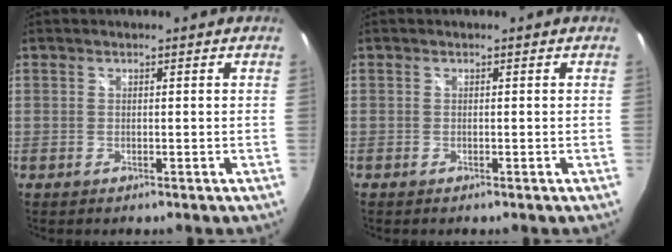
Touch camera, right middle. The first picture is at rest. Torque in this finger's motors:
{"motor_torque": [-0.48, -0.07, 0.03, -0.01]}